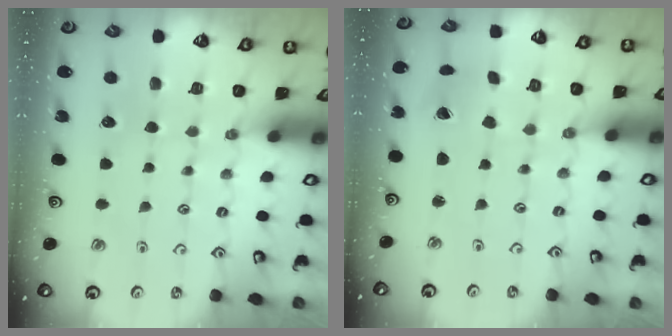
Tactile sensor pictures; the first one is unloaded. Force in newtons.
{"total": 1.5, "press": 1.5, "slide": 0.2}